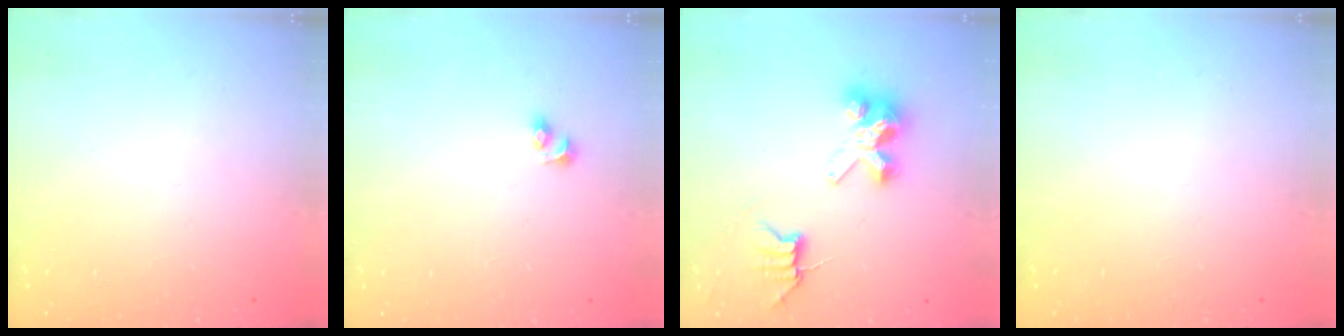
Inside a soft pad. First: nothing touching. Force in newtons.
{"total": 2.7, "press": 2.5, "slide": 1.2}
{"total": 7.2, "press": 7.1, "slide": 0.6}
{"total": 0.0}